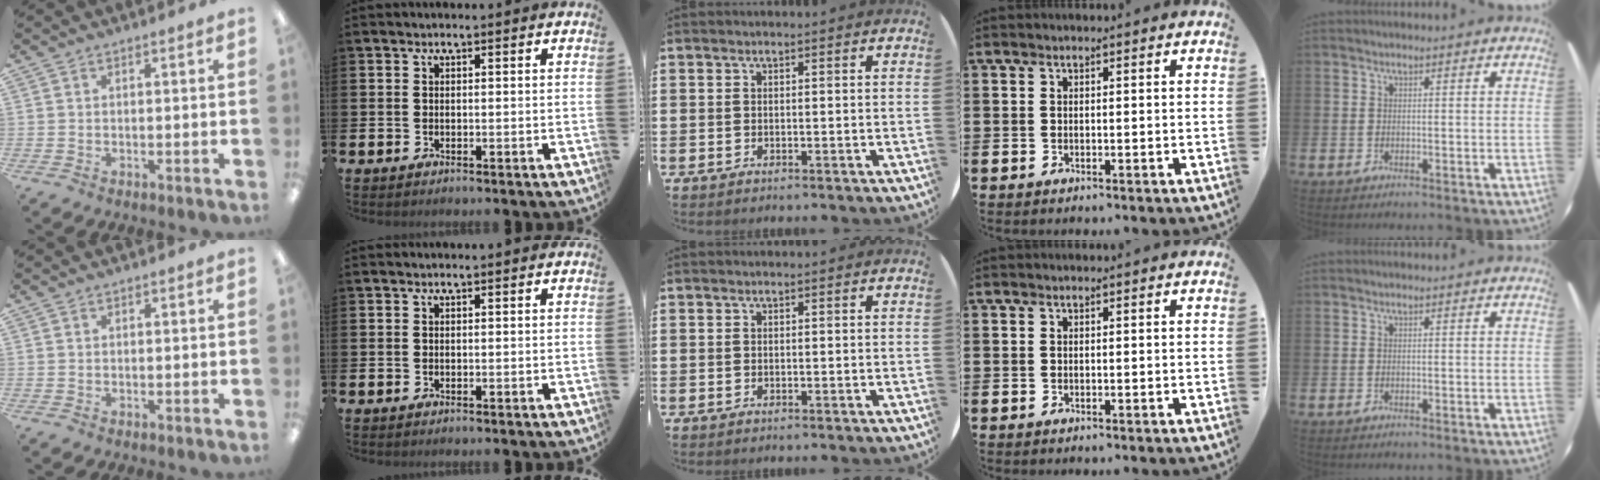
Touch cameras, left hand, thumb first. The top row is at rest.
{}